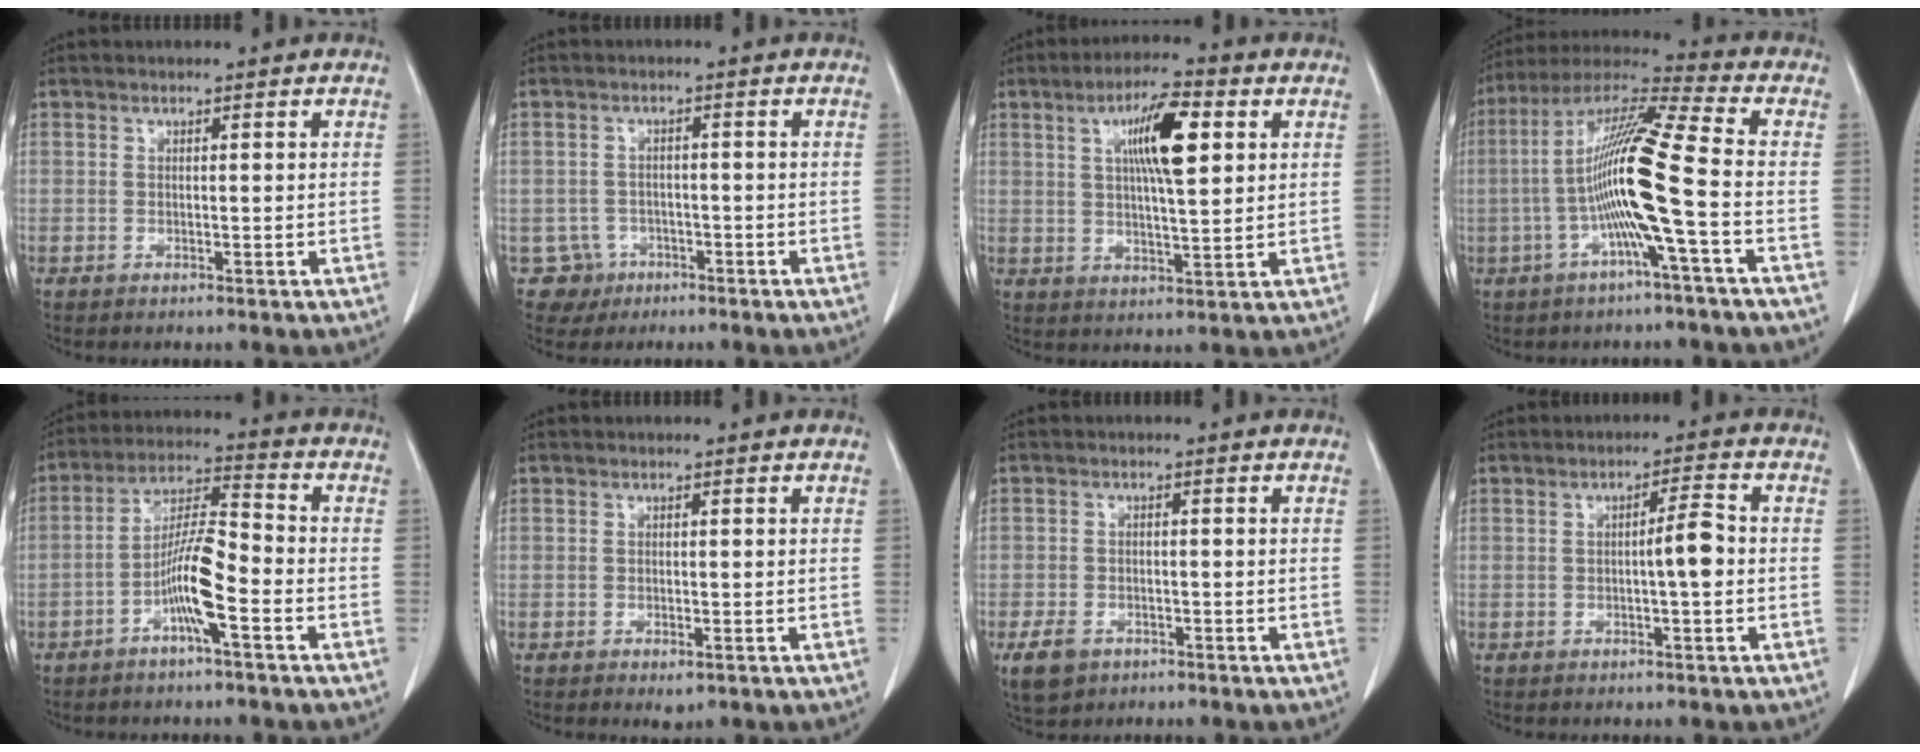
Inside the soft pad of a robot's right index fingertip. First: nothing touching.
{"total": 3.9, "force": [-1.7, 3.5, -0.6], "torque": [0.013, 0.014, -0.023]}
{"total": 9.9, "force": [3.2, 1.8, 9.1], "torque": [-0.157, 0.010, 0.054]}
{"total": 14.4, "force": [-2.7, -0.9, 14.1], "torque": [-0.269, 0.011, -0.064]}
{"total": 8.8, "force": [-3.6, 0.8, 8.0], "torque": [-0.158, 0.013, -0.069]}
{"total": 1.5, "force": [-0.7, 0.7, 1.1], "torque": [-0.016, -0.002, -0.001]}
{"total": 4.5, "force": [-2.6, 3.1, 2.0], "torque": [-0.043, -0.002, -0.035]}
{"total": 3.9, "force": [-0.5, 0.2, 3.9], "torque": [-0.059, 0.004, -0.010]}